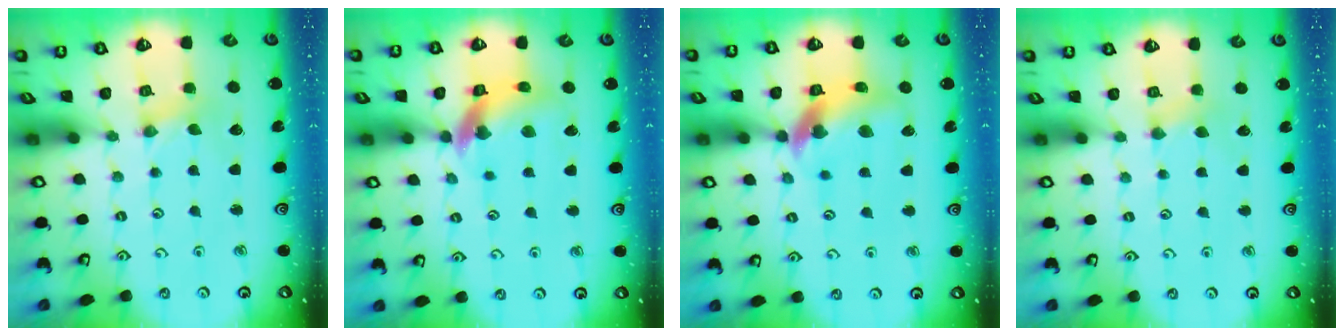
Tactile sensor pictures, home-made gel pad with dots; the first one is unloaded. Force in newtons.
{"total": 14.3, "press": 14.1, "slide": 2.0}
{"total": 13.0, "press": 12.9, "slide": 1.7}
{"total": 2.1, "press": 2.0, "slide": 0.4}